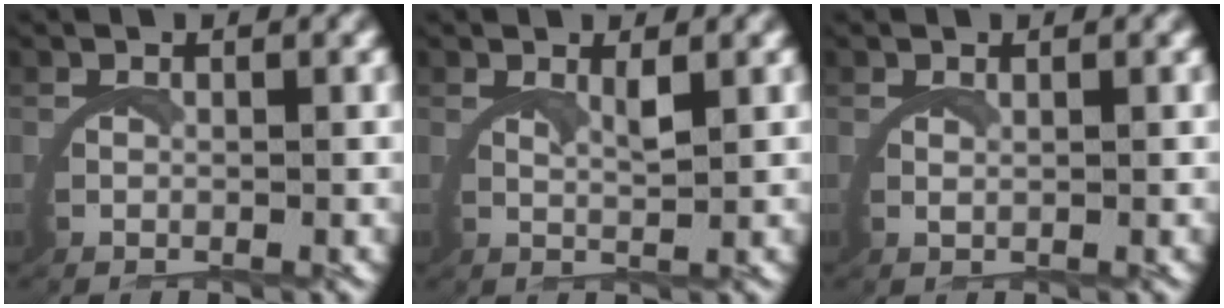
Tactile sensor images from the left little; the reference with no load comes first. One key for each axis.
{"total": 2.1, "fx": 1.6, "fy": -0.6, "fz": 1.2, "tx": -0.026, "ty": -0.006, "tz": 0.030}
{"total": 1.1, "fx": 1.0, "fy": -0.4, "fz": 0.2, "tx": -0.007, "ty": -0.003, "tz": 0.019}